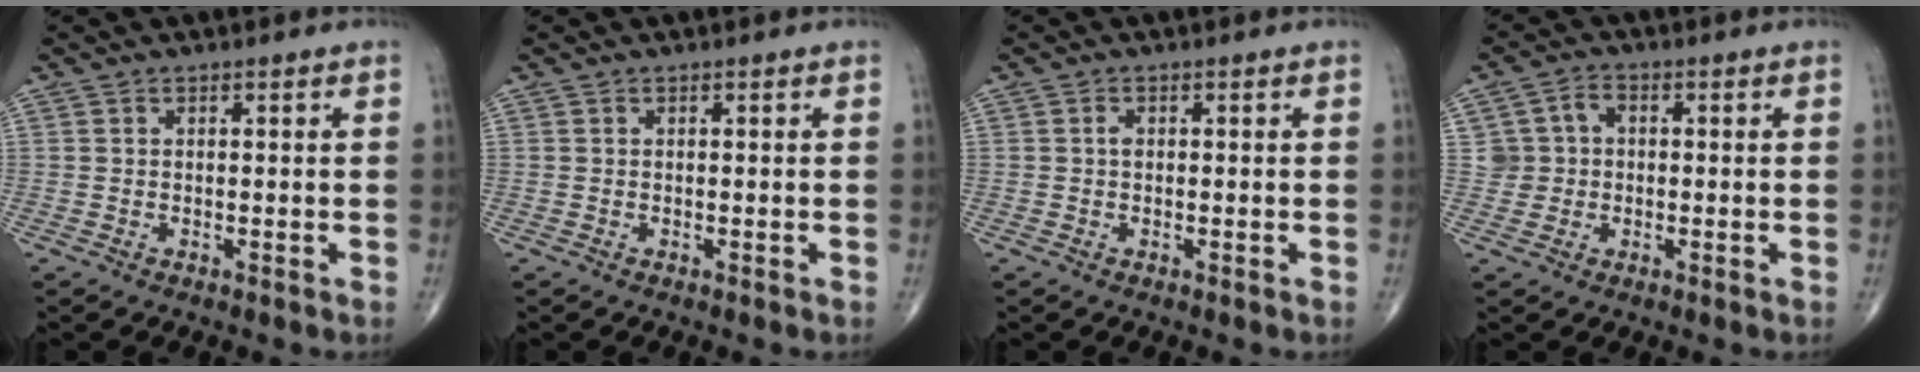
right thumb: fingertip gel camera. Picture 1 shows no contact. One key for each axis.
{"total": 0.0}
{"total": 0.9, "fx": 0.1, "fy": 0.5, "fz": 0.7, "tx": -0.010, "ty": 0.002, "tz": -0.001}
{"total": 4.3, "fx": 0.2, "fy": 4.1, "fz": 1.3, "tx": -0.003, "ty": 0.012, "tz": -0.002}